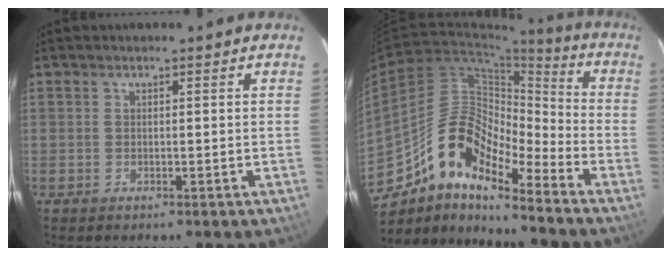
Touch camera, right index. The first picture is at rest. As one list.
[{"total": 14.7, "force": [-11.0, 4.8, 8.6], "torque": [-0.144, 0.017, -0.217]}]